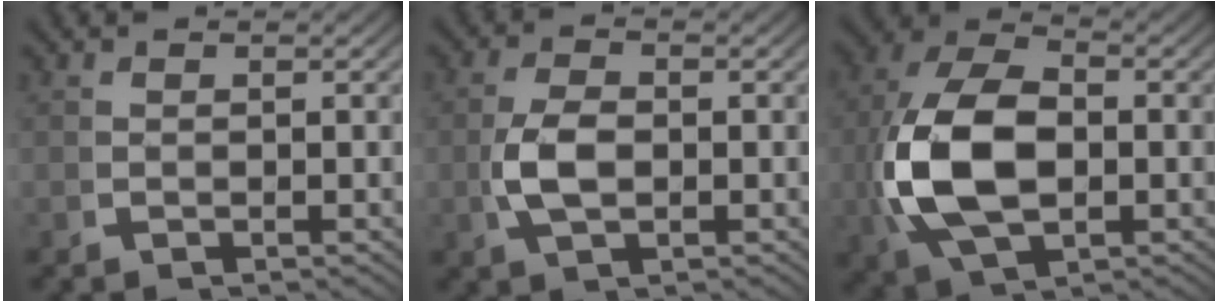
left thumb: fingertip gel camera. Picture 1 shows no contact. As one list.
[{"total": 4.1, "force": [-0.2, 2.5, 3.2], "torque": [-0.084, -0.011, 0.002]}, {"total": 12.5, "force": [-0.6, 8.2, 9.4], "torque": [-0.242, -0.036, 0.008]}]